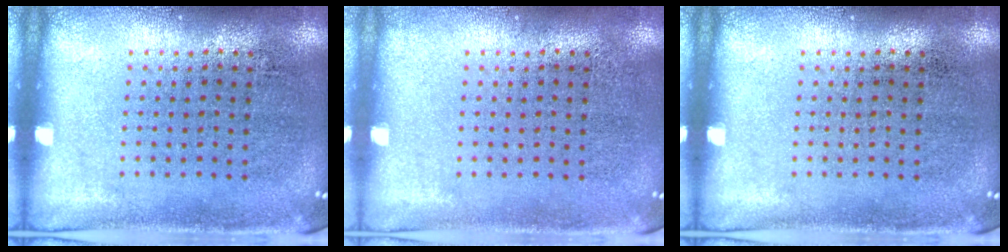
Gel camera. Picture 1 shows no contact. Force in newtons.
{"total": 0.0}
{"total": 0.0}